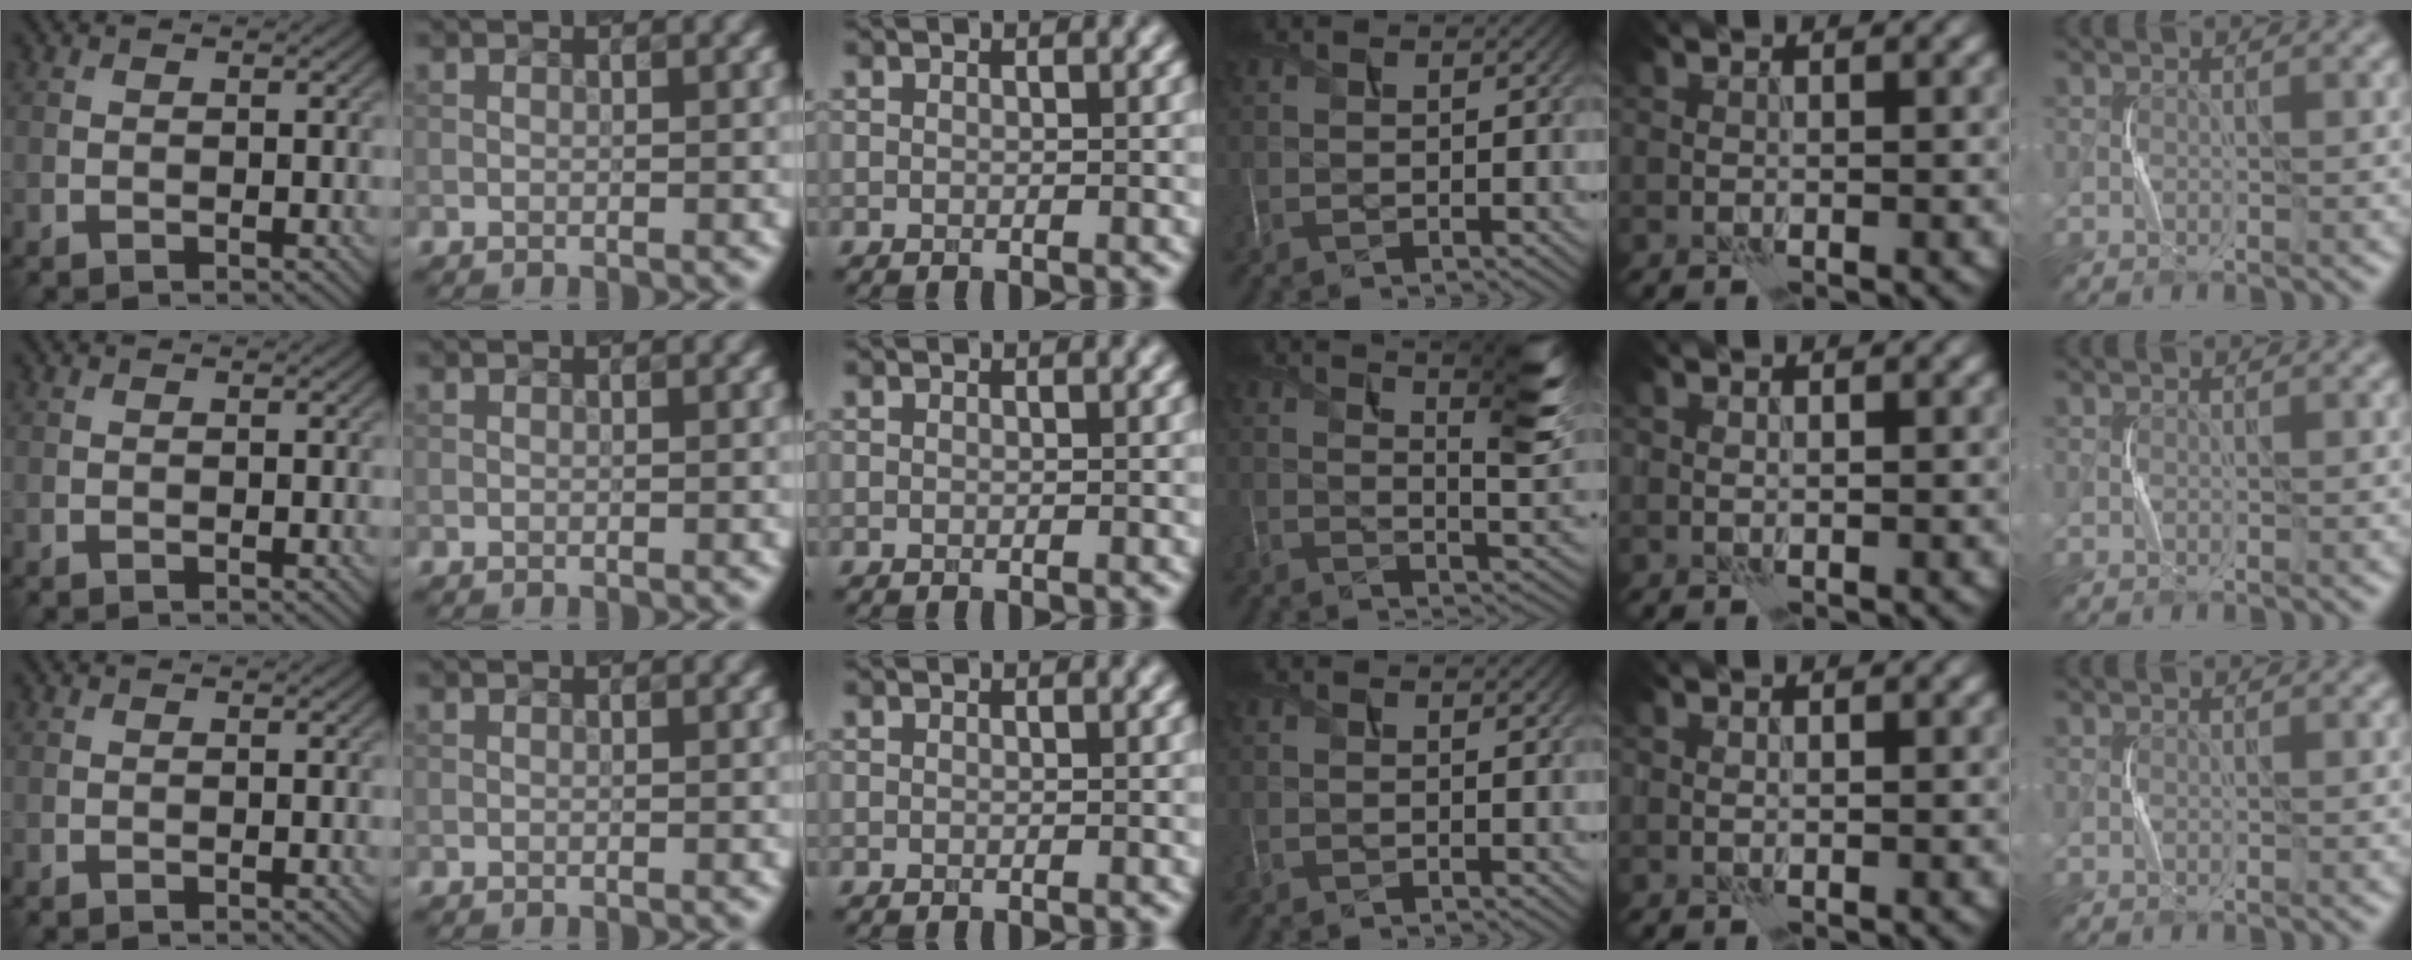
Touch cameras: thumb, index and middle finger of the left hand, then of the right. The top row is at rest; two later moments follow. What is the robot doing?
{"motion": "squeeze", "object": "paper clamp"}